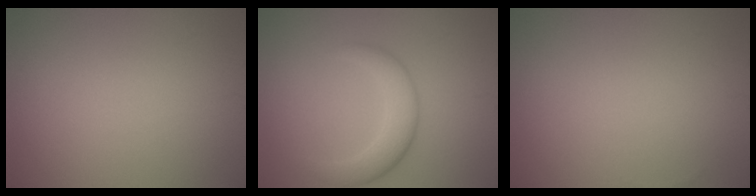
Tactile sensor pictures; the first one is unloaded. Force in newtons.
{"total": 3.5, "press": 3.5, "slide": 0.0}
{"total": 0.0}